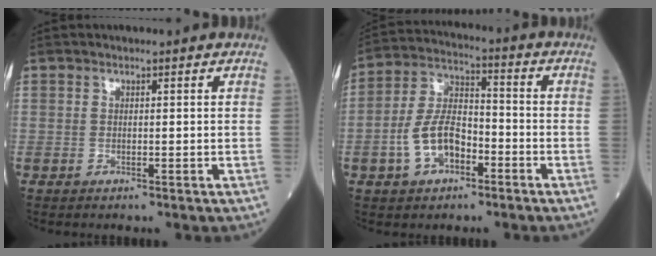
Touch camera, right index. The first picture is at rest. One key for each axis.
{"total": 9.2, "fx": -3.6, "fy": 5.1, "fz": 6.8, "tx": -0.153, "ty": 0.016, "tz": -0.067}